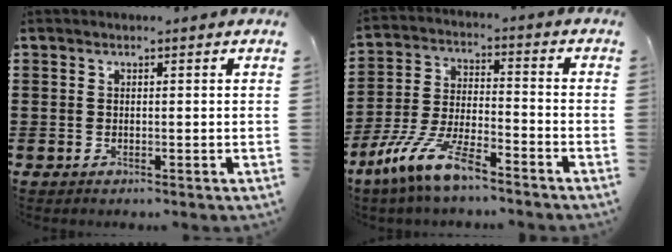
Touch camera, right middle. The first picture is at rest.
{"total": 10.0, "force": [-7.9, 1.5, 5.9], "torque": [-0.141, -0.002, -0.159]}